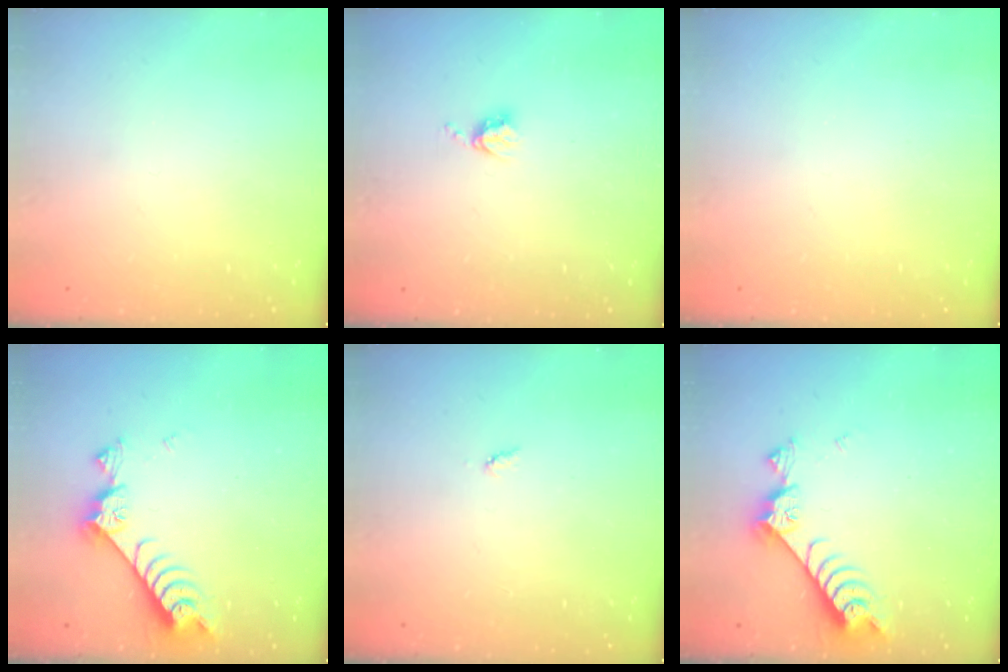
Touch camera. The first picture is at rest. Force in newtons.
{"total": 3.8, "press": 3.7, "slide": 0.5}
{"total": 0.0}
{"total": 7.7, "press": 7.6, "slide": 1.2}
{"total": 3.9, "press": 3.8, "slide": 0.5}
{"total": 7.7, "press": 7.6, "slide": 1.2}